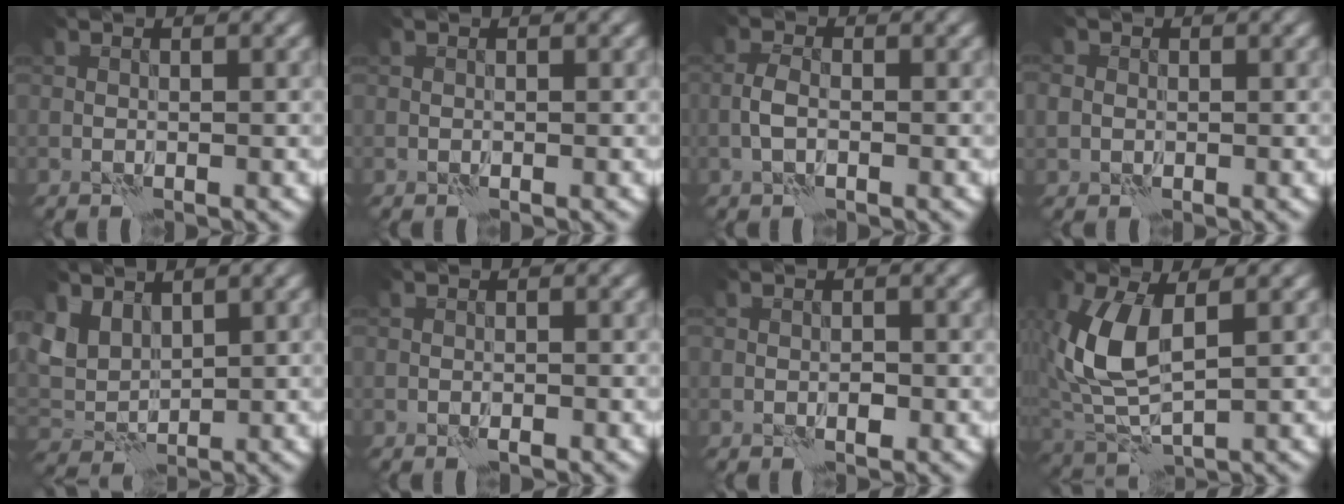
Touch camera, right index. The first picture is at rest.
{"total": 0.0}
{"total": 1.8, "force": [-0.6, 0.9, 1.5], "torque": [-0.032, 0.003, -0.018]}
{"total": 2.0, "force": [0.1, 1.9, 0.7], "torque": [-0.004, 0.005, -0.005]}
{"total": 3.8, "force": [2.4, 2.5, 1.5], "torque": [-0.047, -0.006, 0.046]}
{"total": 0.7, "force": [-0.4, 0.2, 0.5], "torque": [-0.009, 0.000, -0.008]}
{"total": 0.9, "force": [-0.3, 0.4, 0.7], "torque": [-0.013, 0.001, -0.005]}
{"total": 6.8, "force": [1.4, 3.4, 5.7], "torque": [-0.146, -0.002, 0.029]}